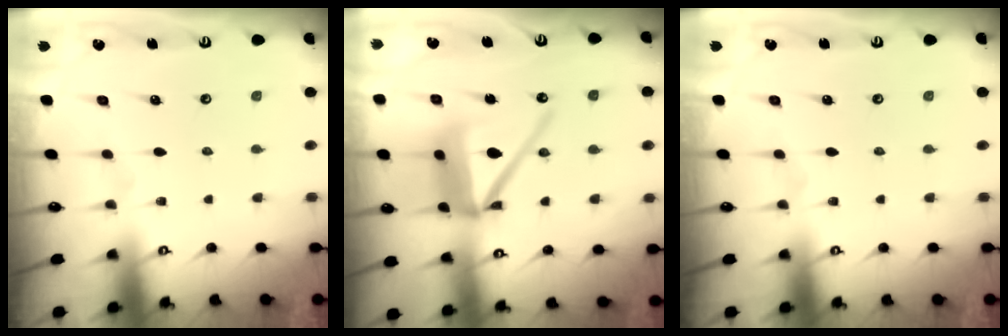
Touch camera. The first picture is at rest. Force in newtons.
{"total": 14.8, "press": 14.6, "slide": 2.4}
{"total": 0.0}